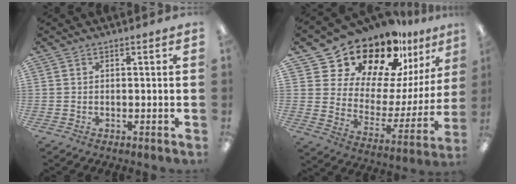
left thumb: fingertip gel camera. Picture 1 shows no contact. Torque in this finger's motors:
{"motor_torque": [0.66, 1.04, 1.33, -1.44, 0.12]}